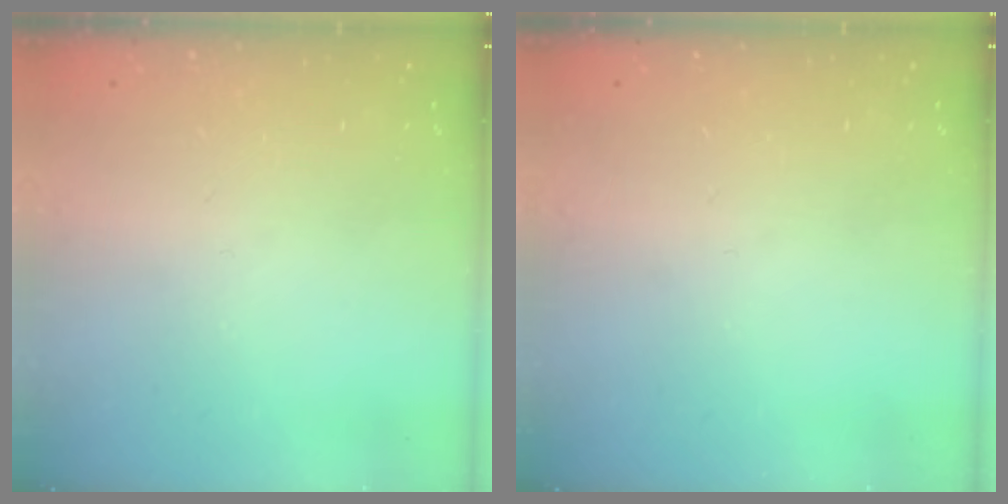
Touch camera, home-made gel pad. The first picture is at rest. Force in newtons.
{"total": 0.0}